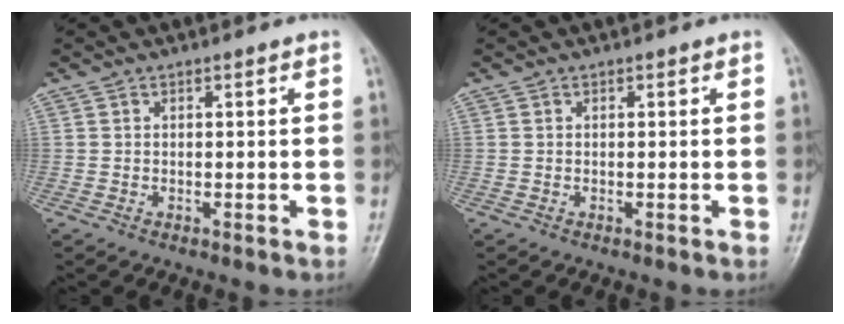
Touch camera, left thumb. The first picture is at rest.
{"total": 0.0}